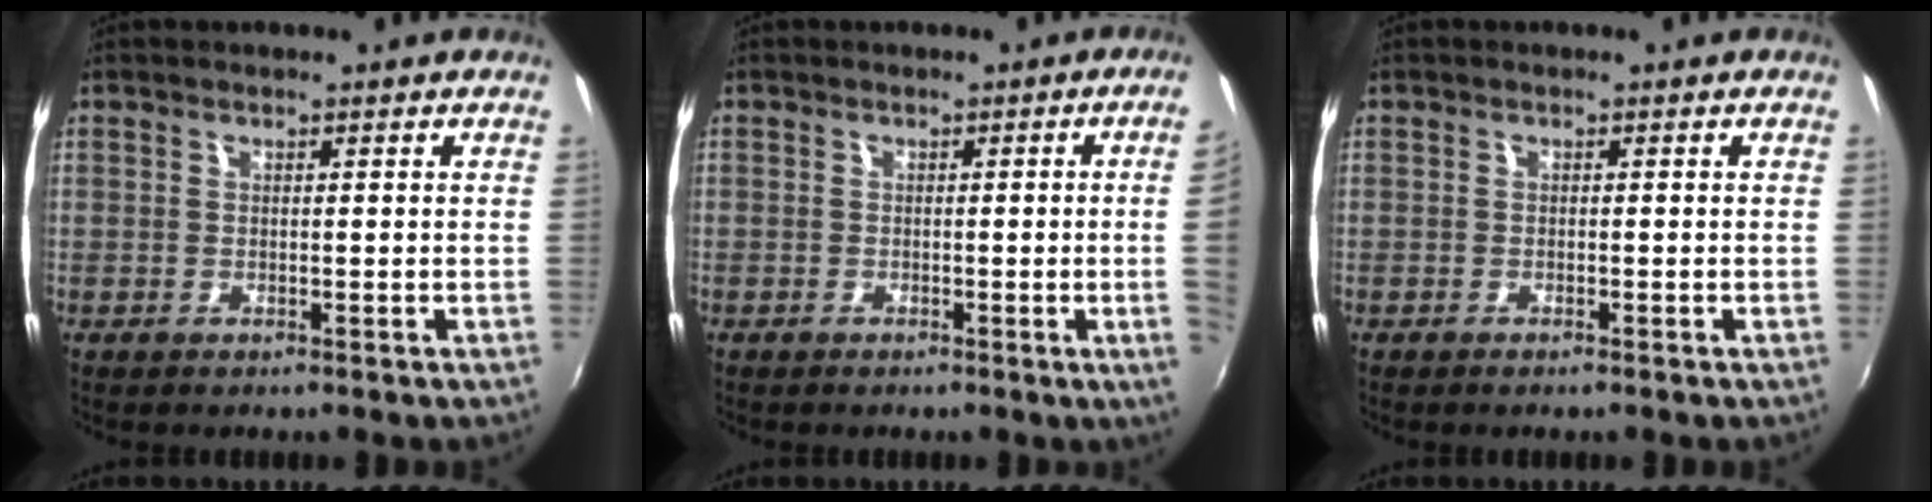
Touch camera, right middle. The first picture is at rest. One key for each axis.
{"total": 5.0, "fx": 0.2, "fy": -2.2, "fz": 4.5, "tx": -0.069, "ty": -0.008, "tz": 0.007}
{"total": 0.6, "fx": -0.5, "fy": 0.1, "fz": 0.3, "tx": -0.005, "ty": -0.002, "tz": -0.011}